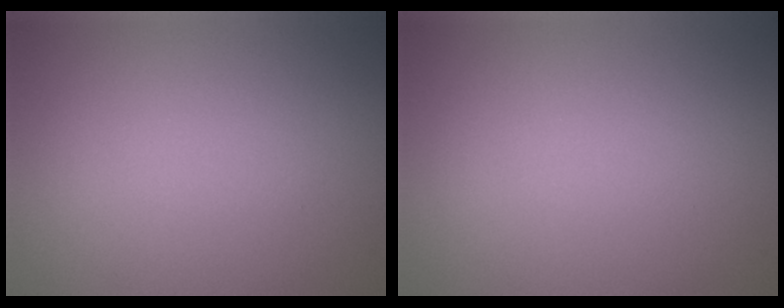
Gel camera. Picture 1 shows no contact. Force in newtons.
{"total": 0.0}